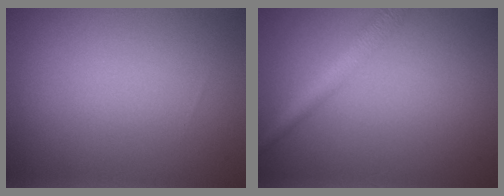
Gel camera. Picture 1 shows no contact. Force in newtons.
{"total": 2.8, "press": 2.8, "slide": 0.1}